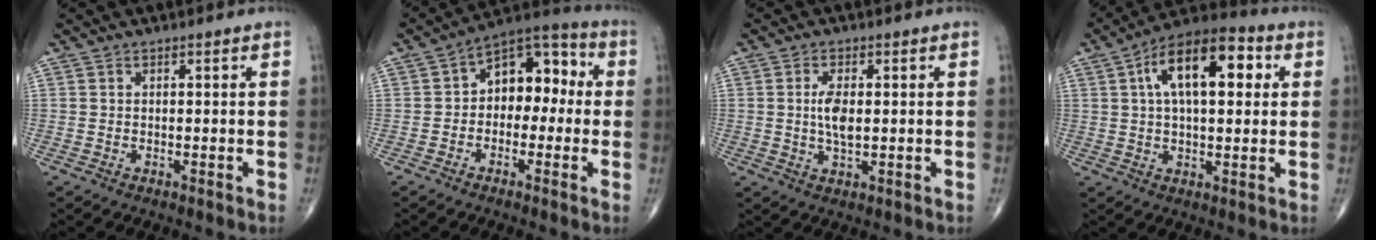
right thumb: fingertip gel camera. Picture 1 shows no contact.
{"total": 11.3, "force": [0.1, 7.5, 8.4], "torque": [-0.078, 0.043, -0.017]}
{"total": 4.7, "force": [0.4, 2.0, 4.2], "torque": [-0.084, -0.007, 0.006]}
{"total": 16.1, "force": [4.3, 7.6, 13.5], "torque": [-0.200, 0.024, 0.060]}